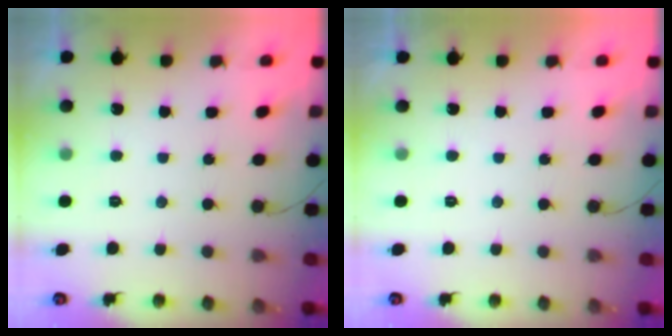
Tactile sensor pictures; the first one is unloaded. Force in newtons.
{"total": 1.8, "press": 1.8, "slide": 0.1}